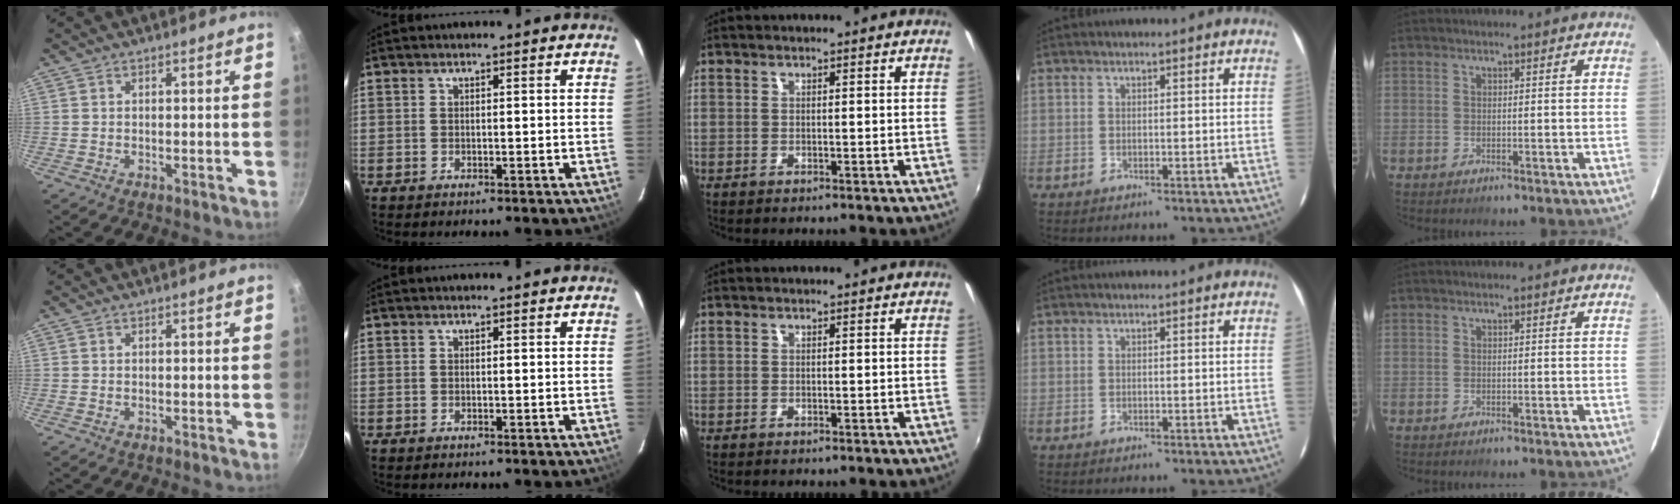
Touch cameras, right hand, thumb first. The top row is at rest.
{}